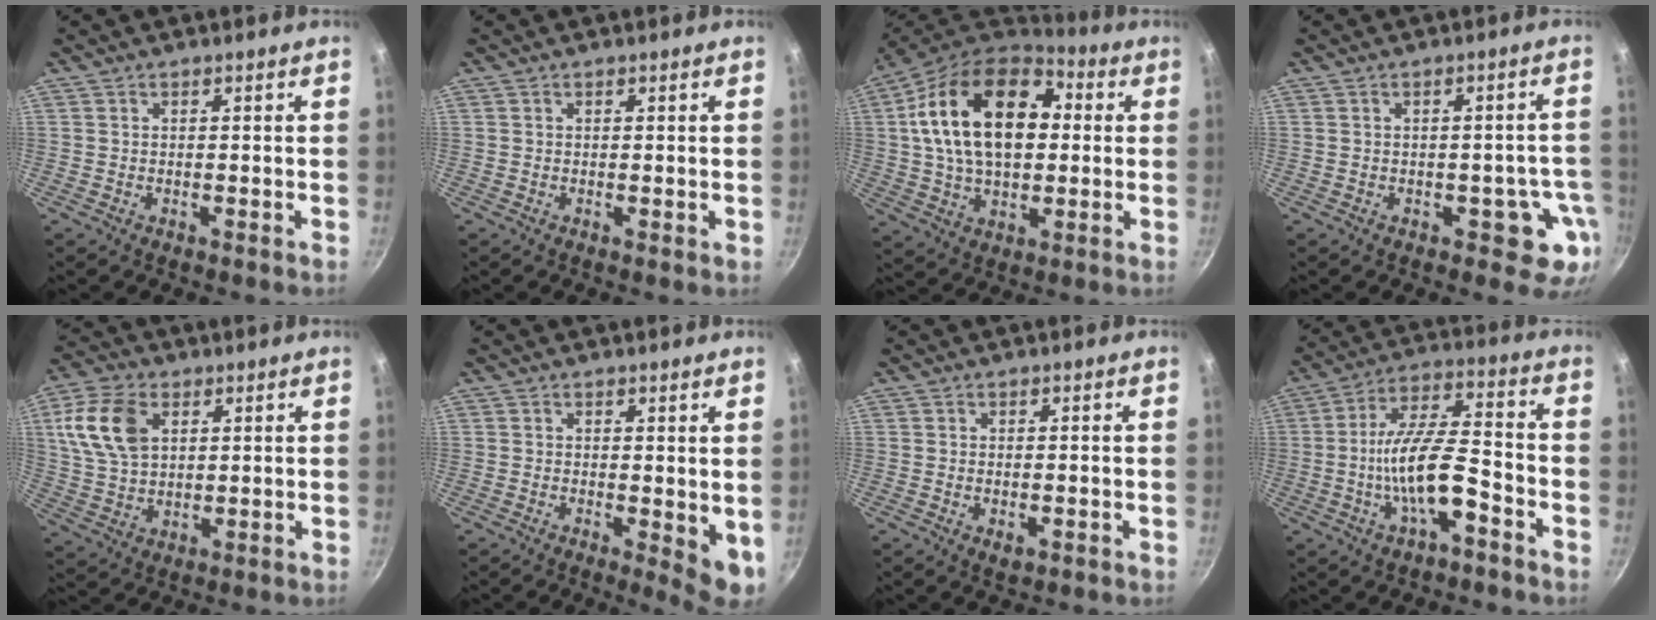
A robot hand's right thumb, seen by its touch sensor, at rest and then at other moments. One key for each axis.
{"total": 0.0}
{"total": 23.2, "fx": 3.7, "fy": 14.7, "fz": 17.5, "tx": -0.280, "ty": 0.024, "tz": 0.050}
{"total": 6.7, "fx": -2.3, "fy": 4.2, "fz": 4.7, "tx": -0.004, "ty": 0.023, "tz": -0.023}
{"total": 12.1, "fx": 4.0, "fy": 8.0, "fz": 8.1, "tx": -0.142, "ty": -0.006, "tz": 0.080}
{"total": 5.7, "fx": 0.4, "fy": 2.3, "fz": 5.2, "tx": -0.060, "ty": -0.011, "tz": 0.008}
{"total": 1.9, "fx": -0.4, "fy": 1.1, "fz": 1.5, "tx": -0.024, "ty": -0.004, "tz": -0.005}
{"total": 13.0, "fx": -5.0, "fy": 4.2, "fz": 11.2, "tx": -0.195, "ty": 0.041, "tz": -0.095}